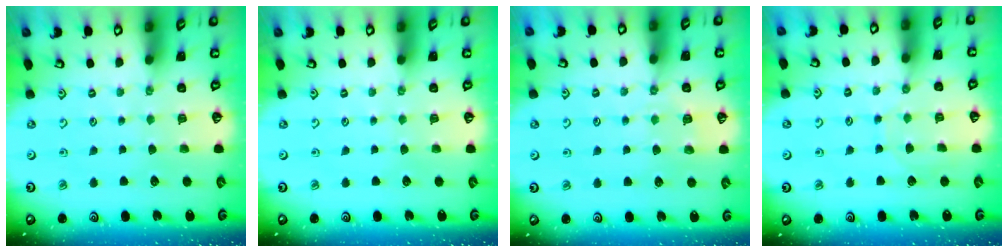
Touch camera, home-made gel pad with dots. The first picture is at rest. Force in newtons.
{"total": 0.0}
{"total": 4.0, "press": 3.9, "slide": 0.6}
{"total": 5.8, "press": 5.8, "slide": 0.6}